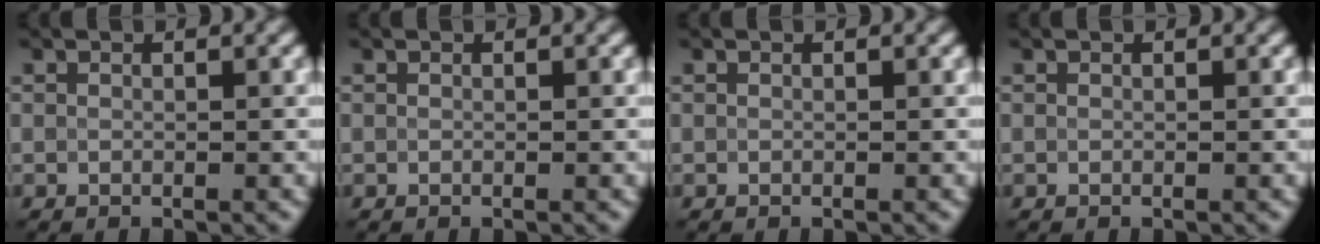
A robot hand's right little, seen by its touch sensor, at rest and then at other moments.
{"total": 0.0}
{"total": 0.0}
{"total": 0.0}